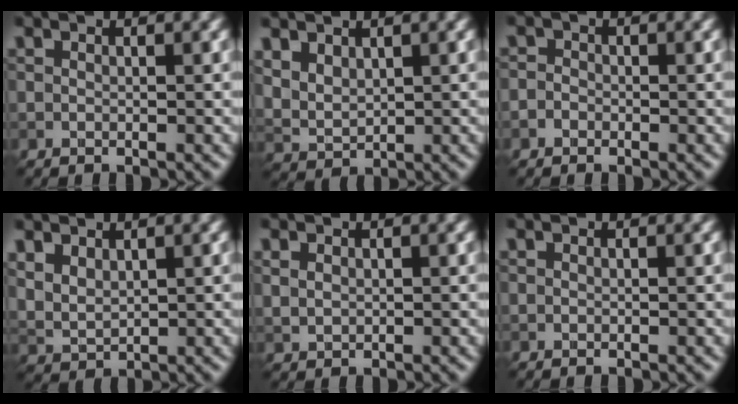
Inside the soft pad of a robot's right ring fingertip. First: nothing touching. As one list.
[{"total": 3.0, "force": [1.5, 2.0, 1.6], "torque": [-0.042, -0.003, 0.037]}, {"total": 1.1, "force": [-0.4, 1.0, 0.3], "torque": [0.004, 0.001, -0.015]}, {"total": 2.7, "force": [1.5, 1.6, 1.4], "torque": [-0.038, -0.002, 0.038]}, {"total": 1.2, "force": [0.4, 1.0, 0.7], "torque": [-0.014, -0.001, 0.012]}, {"total": 0.0}]